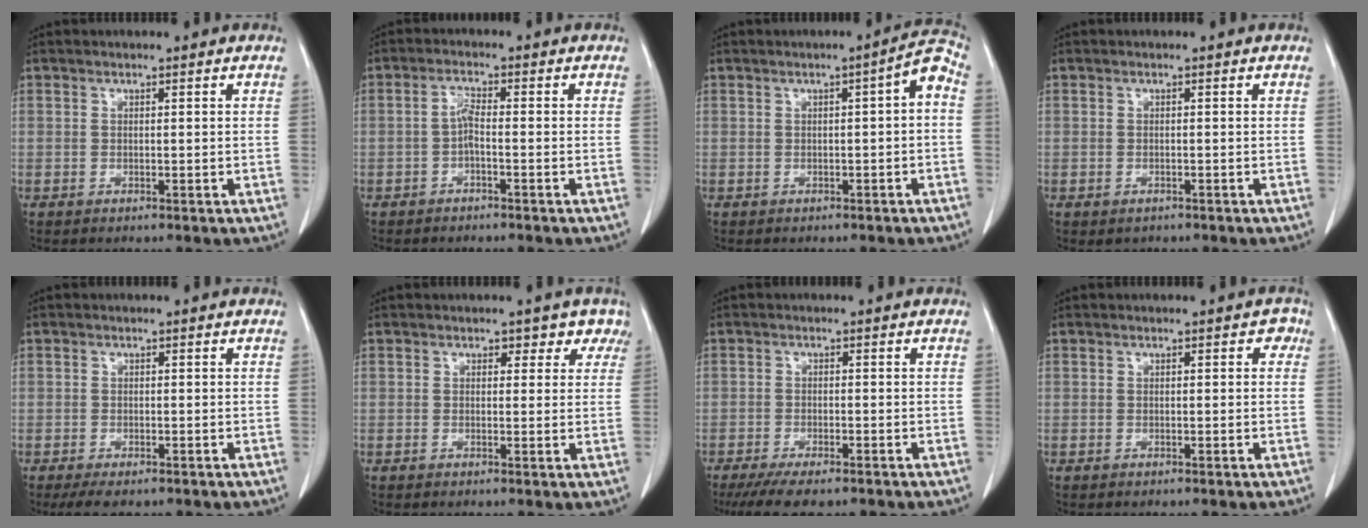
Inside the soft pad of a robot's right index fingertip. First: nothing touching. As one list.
[{"total": 2.4, "force": [-0.9, 0.5, 2.2], "torque": [-0.043, 0.005, -0.018]}, {"total": 3.8, "force": [-0.3, 0.5, 3.8], "torque": [-0.044, 0.015, -0.007]}, {"total": 1.1, "force": [-0.7, 0.8, 0.4], "torque": [-0.014, -0.002, 0.000]}, {"total": 3.0, "force": [-2.1, 1.5, 1.6], "torque": [-0.028, -0.004, -0.027]}, {"total": 2.7, "force": [1.8, 2.0, 0.6], "torque": [0.019, -0.005, 0.005]}, {"total": 6.9, "force": [-5.4, 2.1, 3.8], "torque": [-0.058, -0.012, -0.086]}, {"total": 1.2, "force": [0.3, 0.7, 0.9], "torque": [0.000, 0.010, -0.003]}]